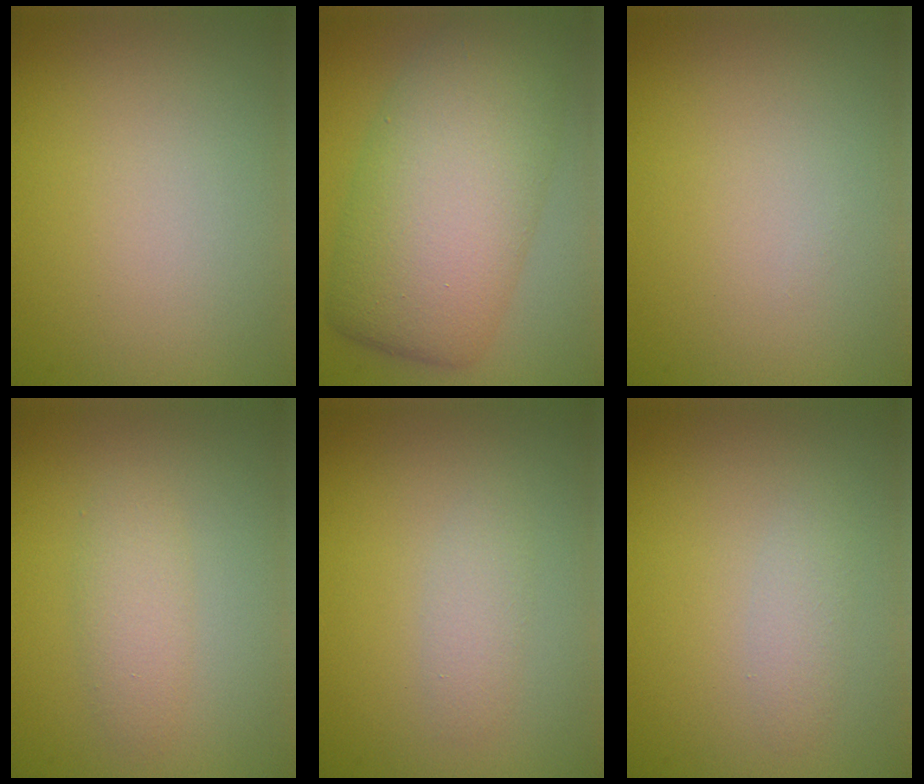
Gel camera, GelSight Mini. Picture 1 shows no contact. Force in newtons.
{"total": 10.3, "press": 10.3, "slide": 0.5}
{"total": 0.0}
{"total": 2.0, "press": 2.0, "slide": 0.0}
{"total": 1.5, "press": 1.5, "slide": 0.1}
{"total": 1.3, "press": 1.3, "slide": 0.1}